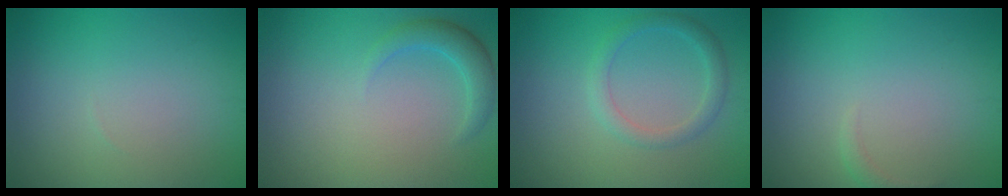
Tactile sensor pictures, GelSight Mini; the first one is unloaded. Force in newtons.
{"total": 2.4, "press": 2.4, "slide": 0.1}
{"total": 2.2, "press": 2.2, "slide": 0.1}
{"total": 0.8, "press": 0.7, "slide": 0.1}